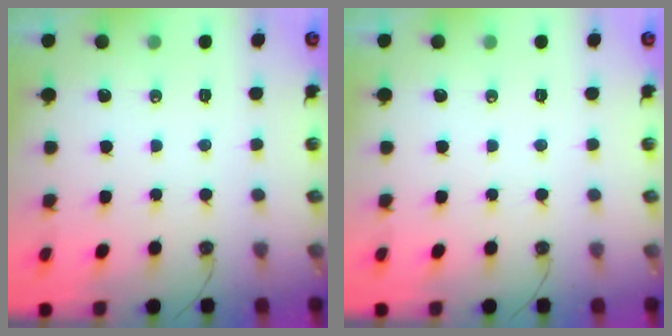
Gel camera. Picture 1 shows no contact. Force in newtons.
{"total": 0.0}